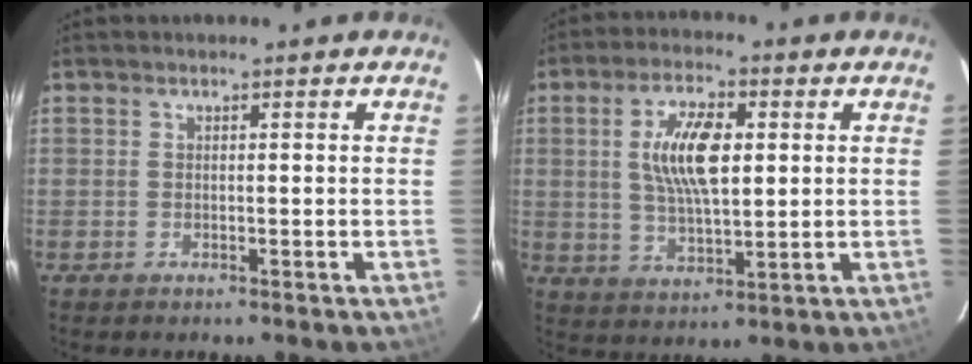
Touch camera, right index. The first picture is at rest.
{"total": 10.6, "force": [2.0, 4.3, 9.5], "torque": [-0.180, 0.008, 0.039]}